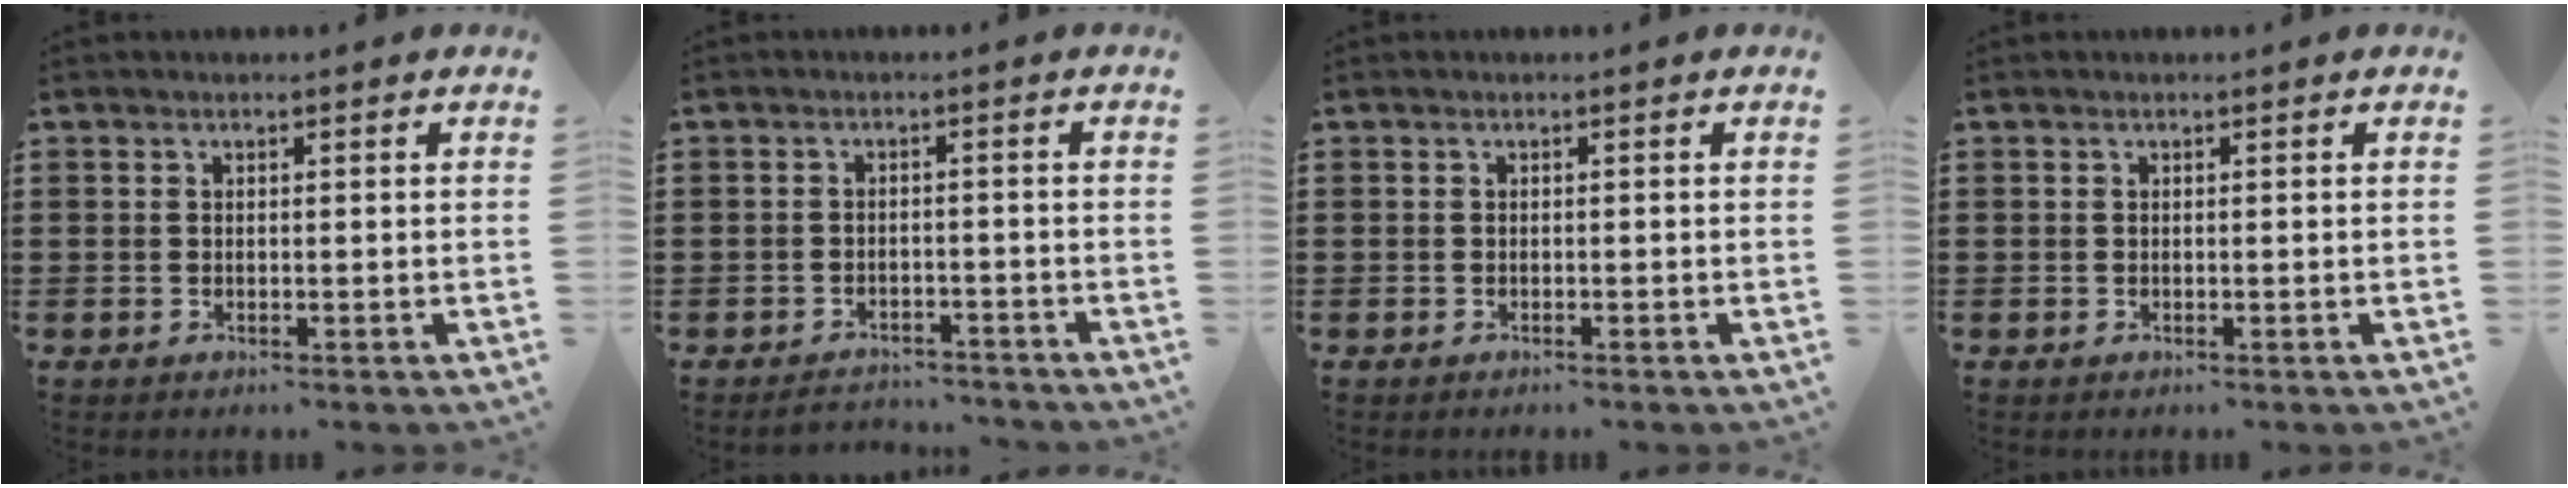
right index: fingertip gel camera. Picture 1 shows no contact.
{"total": 2.6, "force": [-2.5, 0.4, -0.1], "torque": [-0.006, 0.001, -0.056]}
{"total": 0.0}
{"total": 0.0}